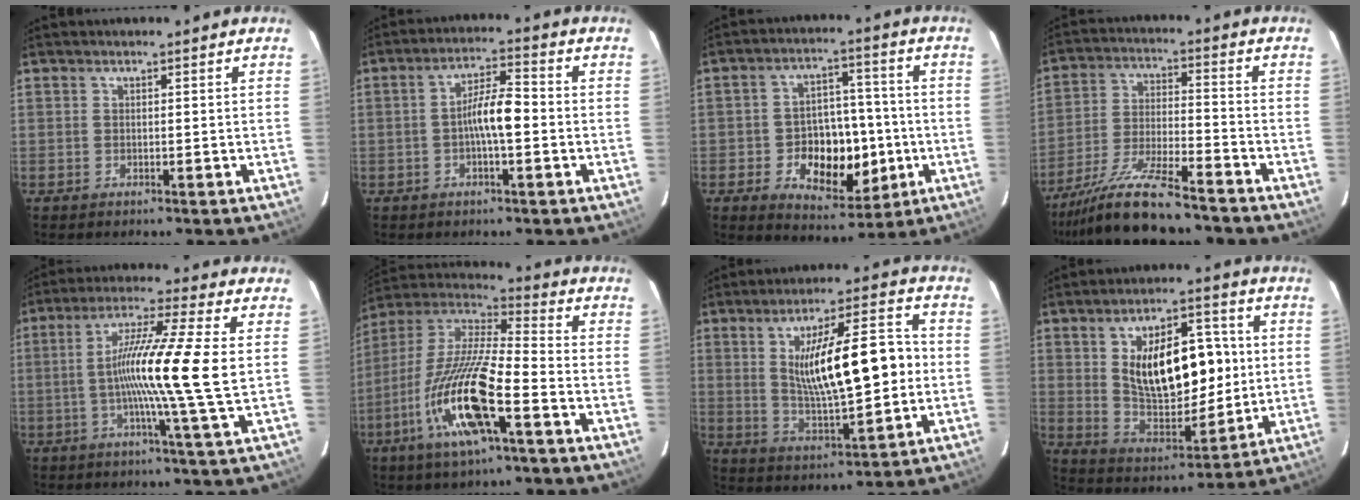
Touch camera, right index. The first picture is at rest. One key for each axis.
{"total": 6.2, "fx": -1.0, "fy": 1.2, "fz": 6.0, "tx": -0.110, "ty": 0.017, "tz": -0.019}
{"total": 12.2, "fx": -2.9, "fy": 7.1, "fz": 9.6, "tx": -0.147, "ty": 0.017, "tz": -0.035}
{"total": 12.5, "fx": -10.5, "fy": 0.9, "fz": 6.6, "tx": -0.123, "ty": -0.017, "tz": -0.188}
{"total": 13.6, "fx": -0.2, "fy": -2.0, "fz": 13.5, "tx": -0.242, "ty": -0.009, "tz": -0.014}
{"total": 17.8, "fx": -7.0, "fy": 2.9, "fz": 16.1, "tx": -0.337, "ty": -0.015, "tz": -0.132}
{"total": 15.6, "fx": 1.1, "fy": 3.5, "fz": 15.2, "tx": -0.256, "ty": 0.015, "tz": 0.026}
{"total": 16.2, "fx": 2.5, "fy": 7.6, "fz": 14.1, "tx": -0.238, "ty": 0.010, "tz": 0.052}